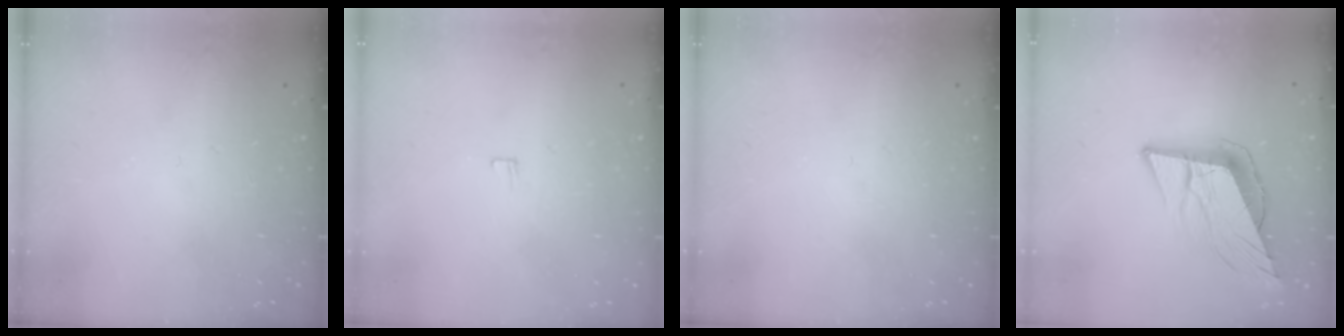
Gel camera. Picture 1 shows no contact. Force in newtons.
{"total": 3.4, "press": 3.3, "slide": 0.3}
{"total": 0.0}
{"total": 12.4, "press": 11.9, "slide": 3.6}